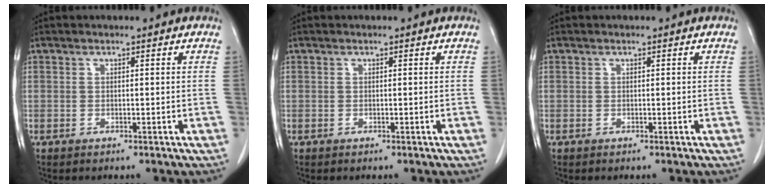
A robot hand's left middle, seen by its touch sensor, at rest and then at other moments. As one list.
[{"total": 0.0}, {"total": 0.0}]